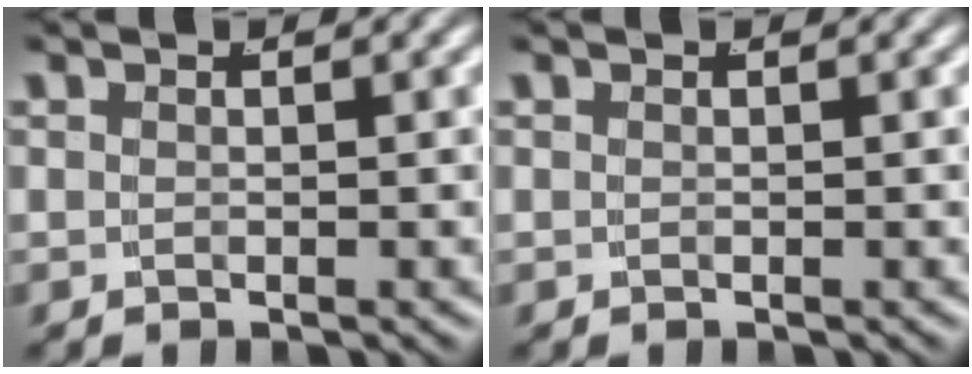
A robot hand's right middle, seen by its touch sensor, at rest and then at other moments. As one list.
[{"total": 0.0}]